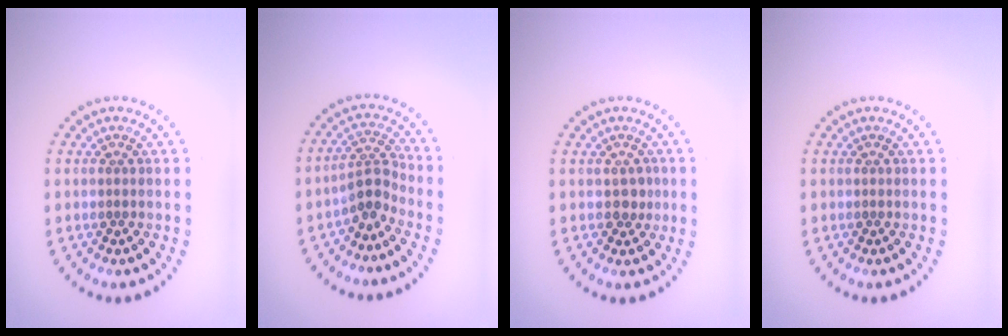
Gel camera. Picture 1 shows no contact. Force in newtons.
{"total": 2.5, "press": 1.7, "slide": 1.8}
{"total": 1.3, "press": 1.2, "slide": 0.5}
{"total": 0.0}